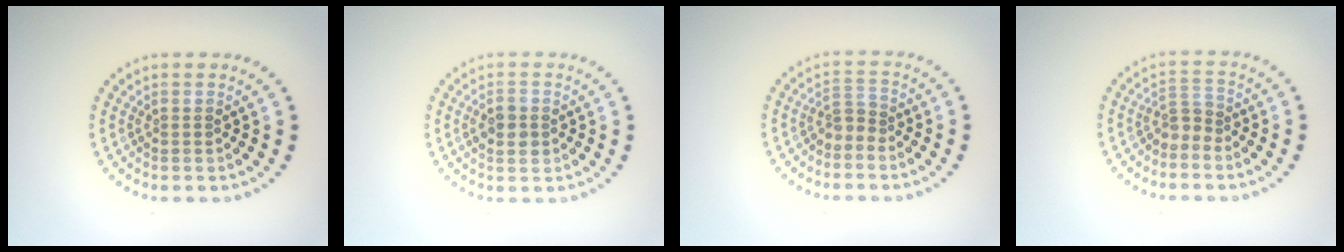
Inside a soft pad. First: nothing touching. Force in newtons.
{"total": 2.6, "press": 2.6, "slide": 0.0}
{"total": 1.7, "press": 1.2, "slide": 1.2}
{"total": 2.0, "press": 1.4, "slide": 1.4}